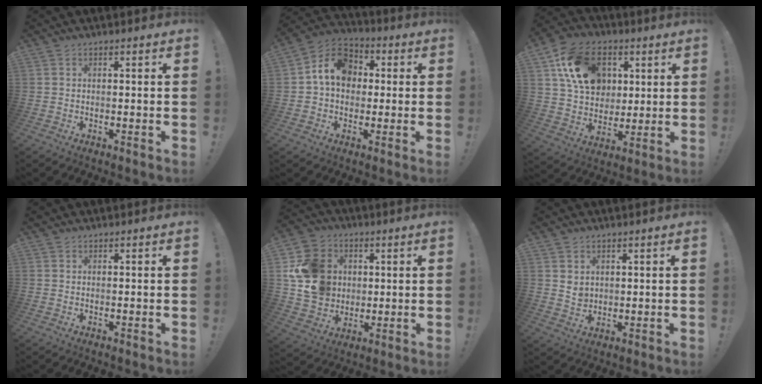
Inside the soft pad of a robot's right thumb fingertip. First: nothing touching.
{"total": 11.9, "force": [2.1, 9.4, 7.0], "torque": [-0.102, 0.012, 0.046]}
{"total": 18.4, "force": [6.5, 13.9, 10.1], "torque": [-0.151, -0.010, 0.132]}
{"total": 0.6, "force": [0.5, 0.4, 0.0], "torque": [0.005, -0.002, 0.009]}
{"total": 16.0, "force": [2.8, 14.1, 6.9], "torque": [-0.111, 0.003, 0.066]}
{"total": 3.6, "force": [1.9, 2.9, 1.0], "torque": [-0.019, -0.008, 0.037]}